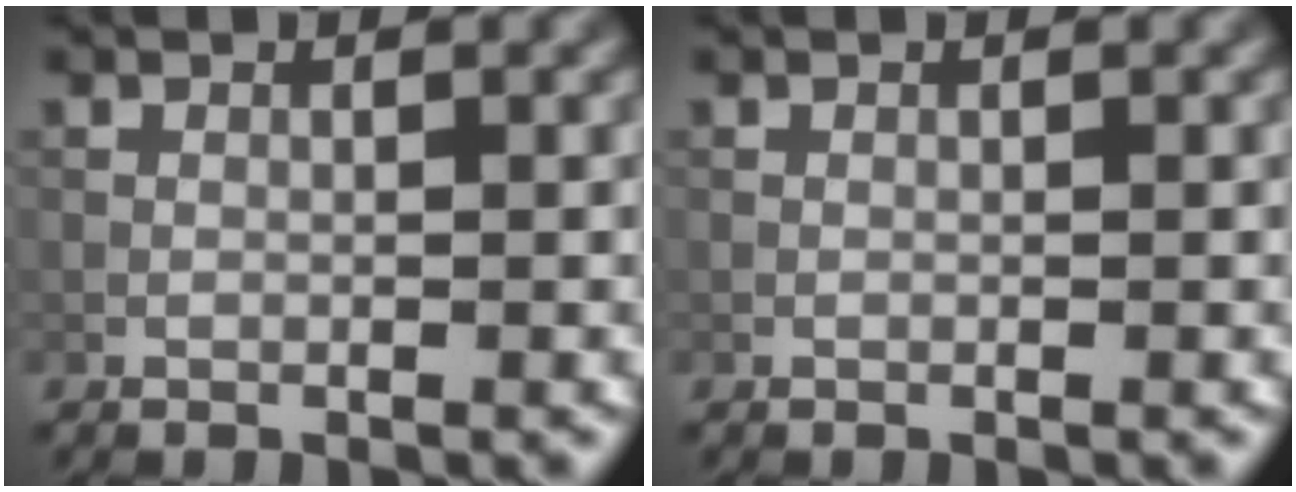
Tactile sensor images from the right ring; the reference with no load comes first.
{"total": 0.0}